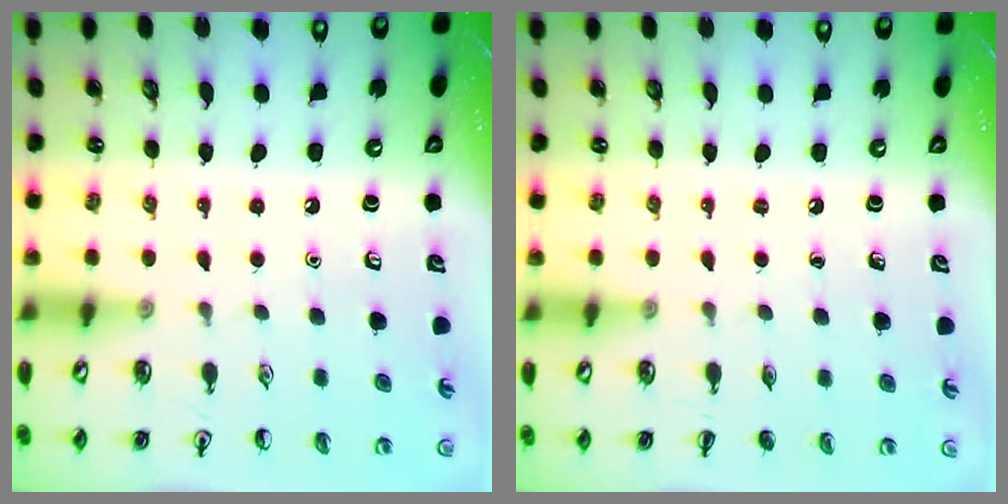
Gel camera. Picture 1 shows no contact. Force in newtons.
{"total": 0.0}